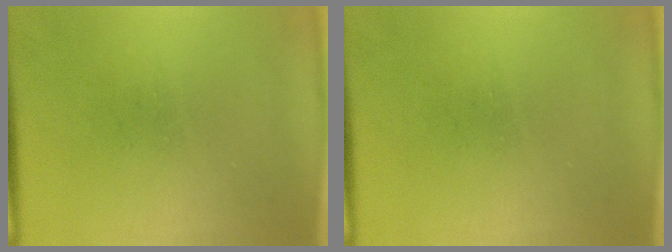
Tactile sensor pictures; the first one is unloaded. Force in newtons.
{"total": 0.0}